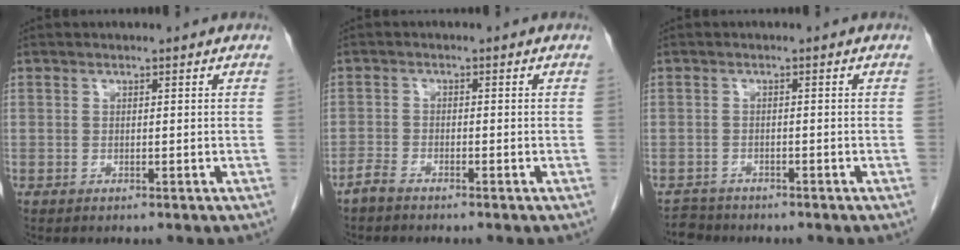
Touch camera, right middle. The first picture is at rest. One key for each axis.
{"total": 1.9, "fx": -1.7, "fy": 0.3, "fz": 0.7, "tx": -0.020, "ty": -0.002, "tz": -0.034}
{"total": 2.6, "fx": -2.4, "fy": 0.8, "fz": -0.7, "tx": 0.007, "ty": -0.005, "tz": -0.044}